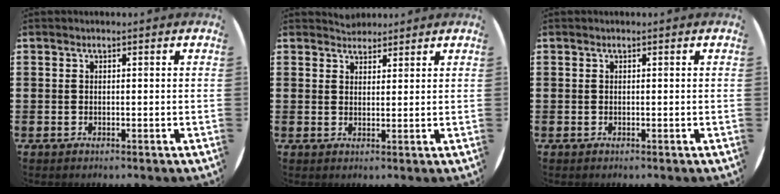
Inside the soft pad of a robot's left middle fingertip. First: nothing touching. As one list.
[{"total": 2.2, "force": [2.1, 0.6, -0.1], "torque": [-0.001, 0.002, 0.041]}, {"total": 0.0}]